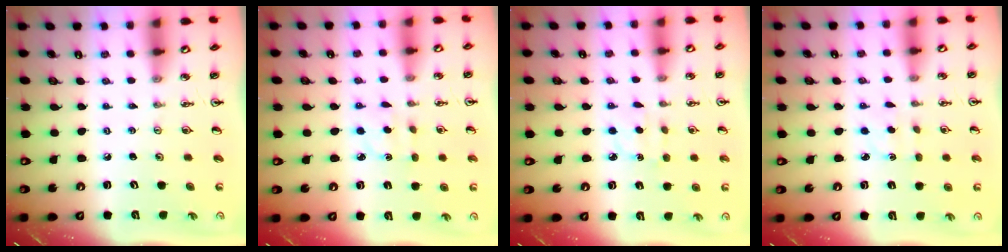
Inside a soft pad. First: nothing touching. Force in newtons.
{"total": 2.3, "press": 2.1, "slide": 0.8}
{"total": 4.3, "press": 4.3, "slide": 0.5}
{"total": 1.6, "press": 1.5, "slide": 0.5}